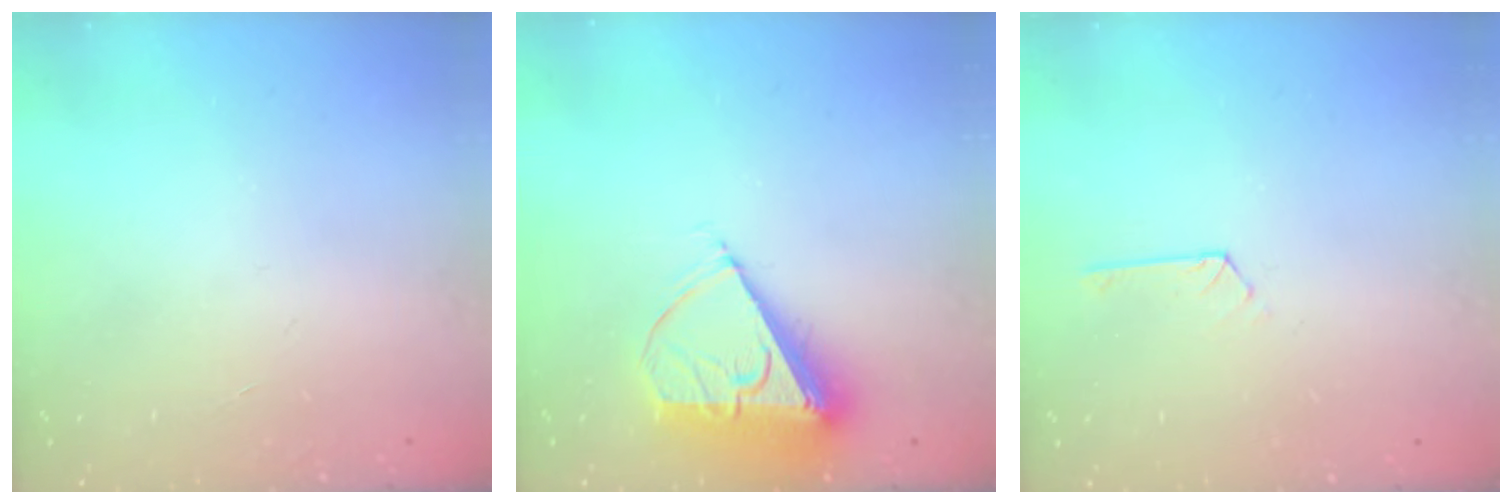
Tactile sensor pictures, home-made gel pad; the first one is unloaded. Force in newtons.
{"total": 10.3, "press": 10.3, "slide": 1.0}
{"total": 1.9, "press": 1.9, "slide": 0.2}